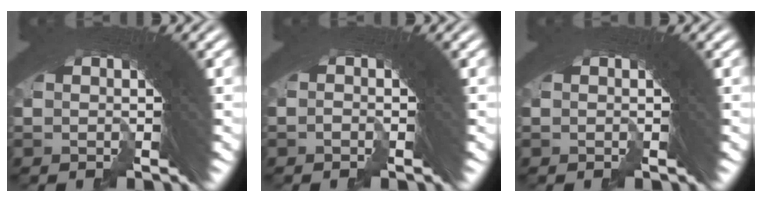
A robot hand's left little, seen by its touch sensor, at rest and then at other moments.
{"total": 1.0, "force": [-0.9, -0.3, -0.3], "torque": [0.011, 0.005, -0.020]}
{"total": 0.0}